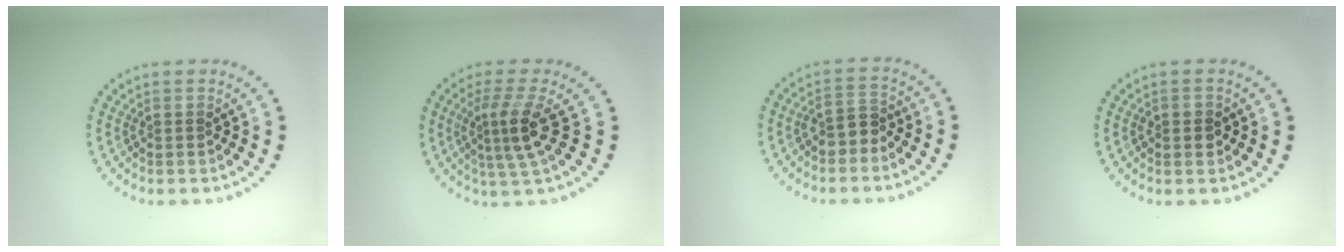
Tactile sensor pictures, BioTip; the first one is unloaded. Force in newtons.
{"total": 3.5, "press": 2.8, "slide": 2.1}
{"total": 2.1, "press": 2.0, "slide": 0.9}
{"total": 1.4, "press": 1.4, "slide": 0.3}